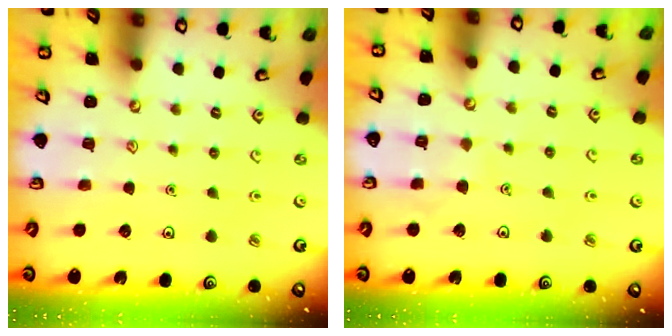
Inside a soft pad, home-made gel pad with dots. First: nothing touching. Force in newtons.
{"total": 3.9, "press": 3.9, "slide": 0.3}